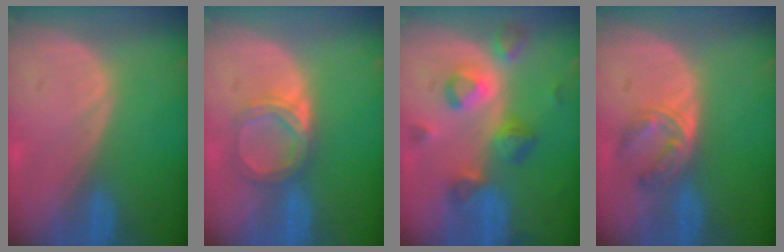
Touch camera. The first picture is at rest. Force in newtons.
{"total": 5.3, "press": 4.7, "slide": 2.4}
{"total": 7.9, "press": 7.7, "slide": 2.0}
{"total": 5.7, "press": 4.7, "slide": 3.3}